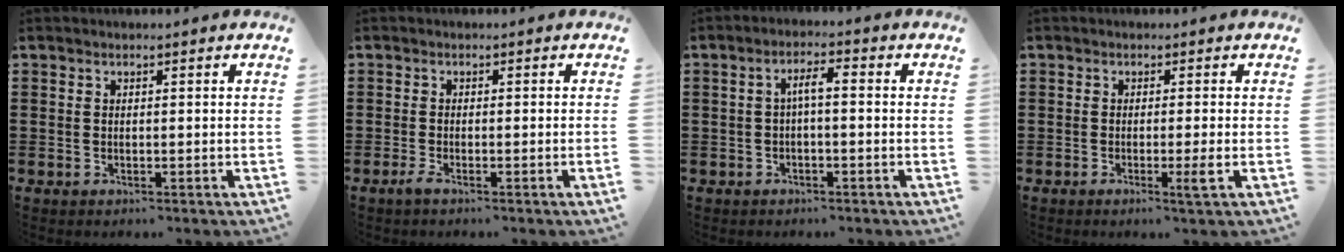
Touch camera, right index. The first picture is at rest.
{"total": 1.4, "force": [-0.8, -0.2, 1.1], "torque": [-0.026, -0.008, -0.018]}
{"total": 3.1, "force": [-0.3, 0.7, 3.0], "torque": [-0.057, 0.009, -0.010]}
{"total": 2.9, "force": [-1.0, -0.4, 2.7], "torque": [-0.052, -0.017, -0.020]}